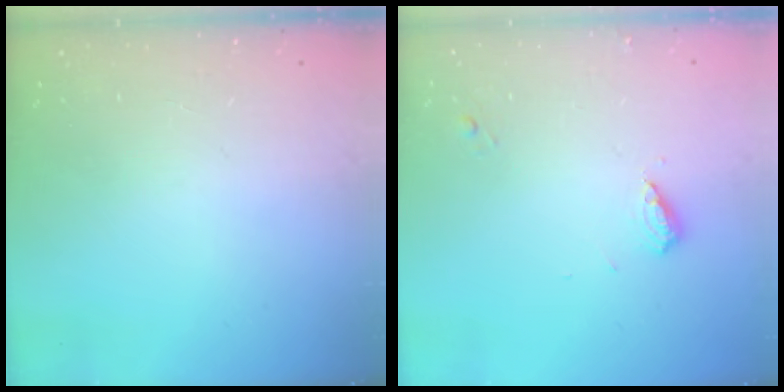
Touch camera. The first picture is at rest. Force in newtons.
{"total": 6.4, "press": 6.4, "slide": 0.7}